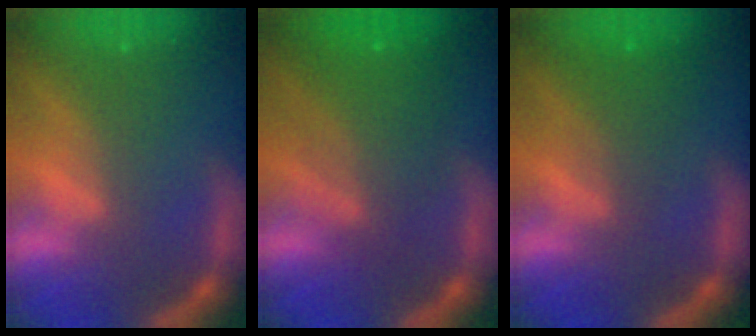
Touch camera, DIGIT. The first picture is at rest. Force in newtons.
{"total": 6.0}
{"total": 2.4}